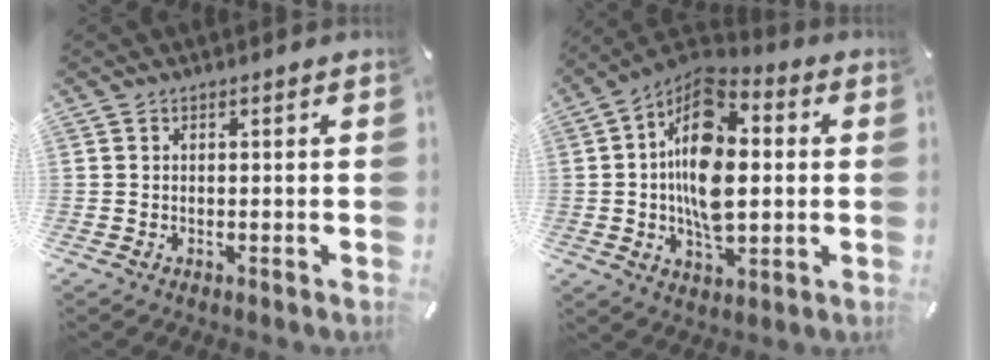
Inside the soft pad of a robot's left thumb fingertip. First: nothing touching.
{"total": 17.0, "force": [0.8, 10.1, 13.7], "torque": [-0.281, -0.001, 0.009]}